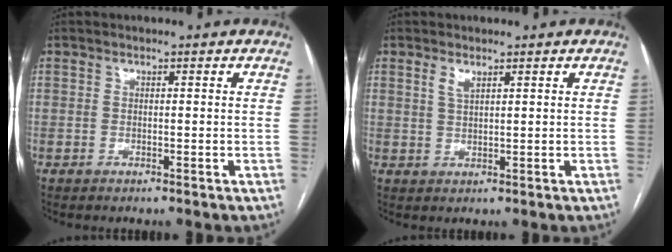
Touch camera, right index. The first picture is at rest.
{"total": 1.9, "force": [1.2, 0.6, 1.4], "torque": [-0.030, -0.001, 0.027]}